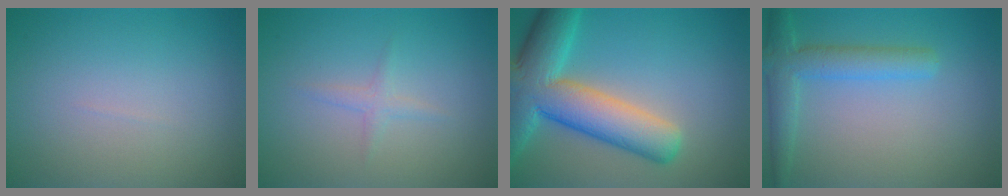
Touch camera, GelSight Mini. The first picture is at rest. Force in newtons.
{"total": 1.1, "press": 1.1, "slide": 0.0}
{"total": 10.2, "press": 10.2, "slide": 0.7}
{"total": 3.8, "press": 3.8, "slide": 0.2}